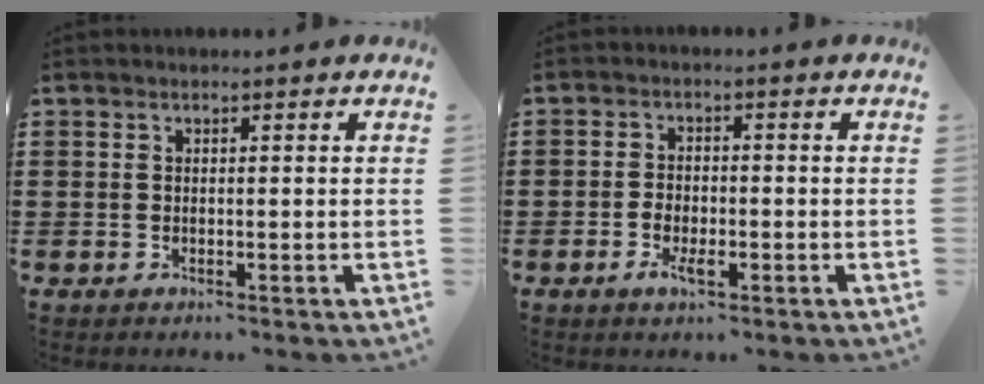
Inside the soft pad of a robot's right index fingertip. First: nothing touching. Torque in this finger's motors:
{"motor_torque": [1.23, 0.91, 0.12, 0.02]}